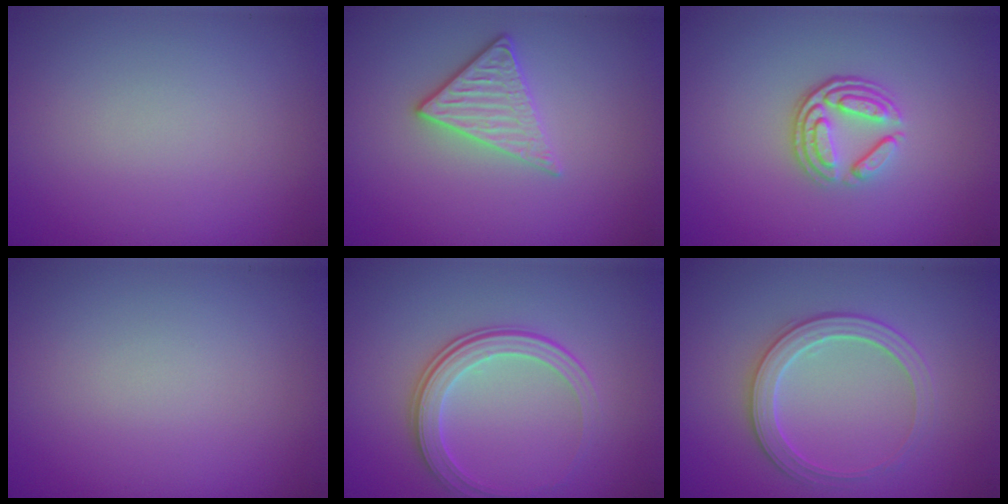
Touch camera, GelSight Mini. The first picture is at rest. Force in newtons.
{"total": 2.9, "press": 2.6, "slide": 1.3}
{"total": 3.6, "press": 2.6, "slide": 2.6}
{"total": 0.0}
{"total": 3.5, "press": 2.9, "slide": 1.9}
{"total": 2.8, "press": 2.8, "slide": 0.3}